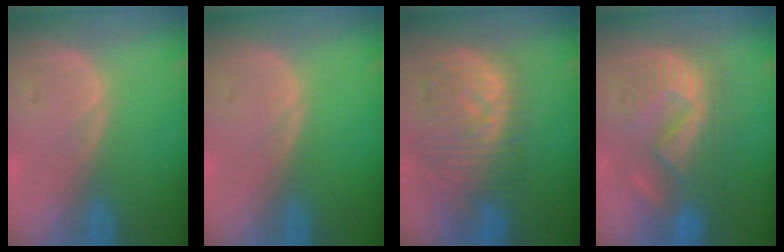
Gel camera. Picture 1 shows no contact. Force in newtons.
{"total": 0.0}
{"total": 10.3, "press": 9.3, "slide": 4.4}
{"total": 8.7, "press": 8.4, "slide": 2.1}